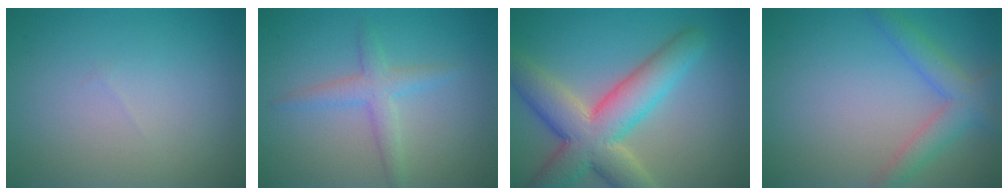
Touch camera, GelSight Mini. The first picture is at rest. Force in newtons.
{"total": 2.6, "press": 2.6, "slide": 0.0}
{"total": 8.8, "press": 8.8, "slide": 0.4}
{"total": 3.5, "press": 3.5, "slide": 0.1}